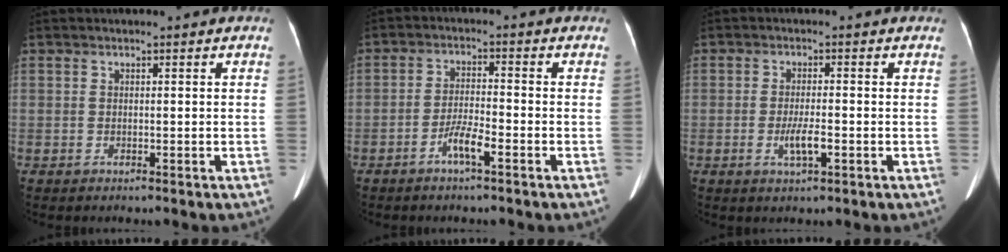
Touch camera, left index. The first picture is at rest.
{"total": 4.0, "force": [-2.3, 0.3, 3.2], "torque": [-0.065, 0.000, -0.046]}
{"total": 3.4, "force": [-1.0, 0.5, 3.1], "torque": [-0.062, -0.003, -0.017]}